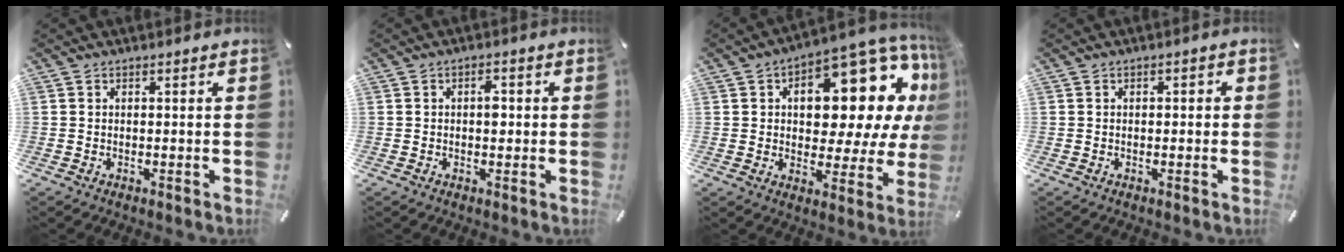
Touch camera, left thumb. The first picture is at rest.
{"total": 2.4, "force": [0.1, 1.5, 1.9], "torque": [-0.022, -0.001, -0.004]}
{"total": 17.9, "force": [7.3, 9.4, 13.4], "torque": [-0.158, -0.074, 0.108]}
{"total": 1.0, "force": [-0.3, 0.8, 0.5], "torque": [-0.010, 0.005, -0.008]}